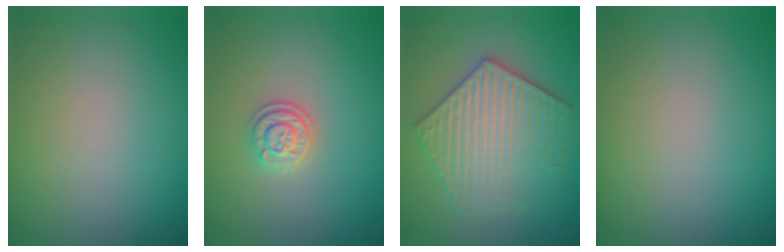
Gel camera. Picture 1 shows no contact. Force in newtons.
{"total": 2.2, "press": 2.1, "slide": 0.9}
{"total": 6.1, "press": 6.1, "slide": 1.0}
{"total": 0.0}